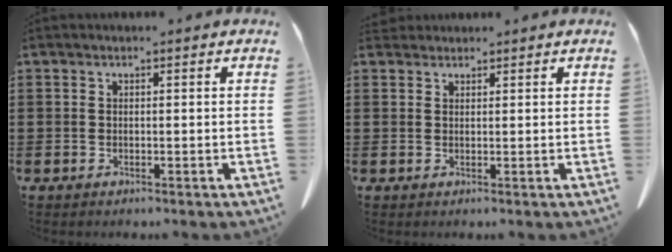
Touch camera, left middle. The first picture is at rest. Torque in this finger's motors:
{"motor_torque": [0.09, 0.06, 0.04, 0.00]}